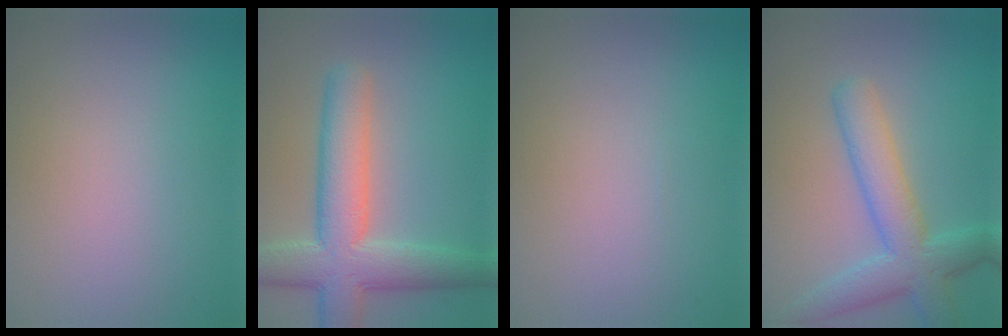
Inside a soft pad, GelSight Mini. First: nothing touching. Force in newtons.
{"total": 8.0, "press": 8.0, "slide": 0.2}
{"total": 0.0}
{"total": 5.8, "press": 5.8, "slide": 0.4}